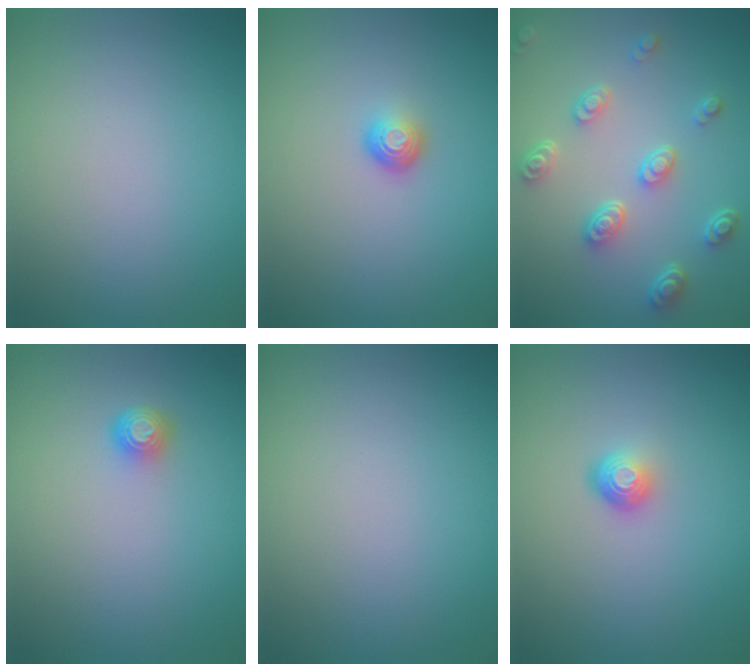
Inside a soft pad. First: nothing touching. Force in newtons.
{"total": 1.5, "press": 1.0, "slide": 1.1}
{"total": 4.5, "press": 3.4, "slide": 2.9}
{"total": 1.5, "press": 1.2, "slide": 0.9}
{"total": 0.0}
{"total": 1.9, "press": 1.3, "slide": 1.4}